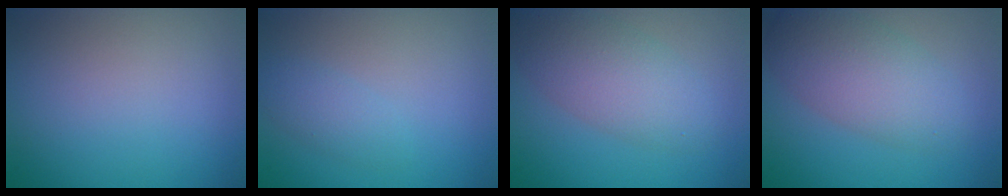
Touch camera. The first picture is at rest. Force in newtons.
{"total": 1.6, "press": 1.6, "slide": 0.0}
{"total": 4.9, "press": 4.9, "slide": 0.5}
{"total": 5.5, "press": 5.5, "slide": 0.1}